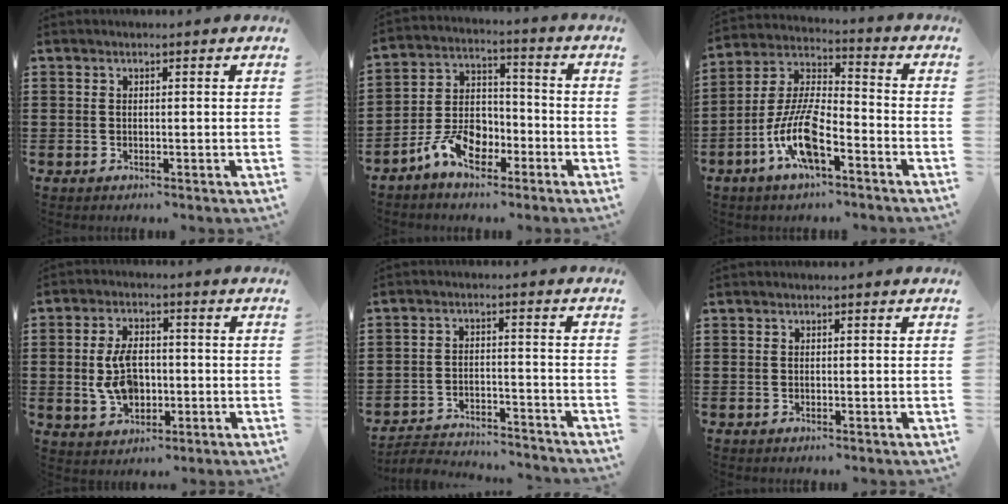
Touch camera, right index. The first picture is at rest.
{"total": 8.0, "force": [-4.5, 5.2, 4.2], "torque": [-0.104, 0.016, -0.089]}
{"total": 11.1, "force": [-5.4, 3.8, 9.0], "torque": [-0.206, -0.005, -0.103]}
{"total": 7.3, "force": [-0.5, 4.3, 5.9], "torque": [-0.130, 0.003, -0.013]}
{"total": 3.9, "force": [-3.8, 0.4, 0.3], "torque": [-0.019, 0.002, -0.085]}
{"total": 0.0}